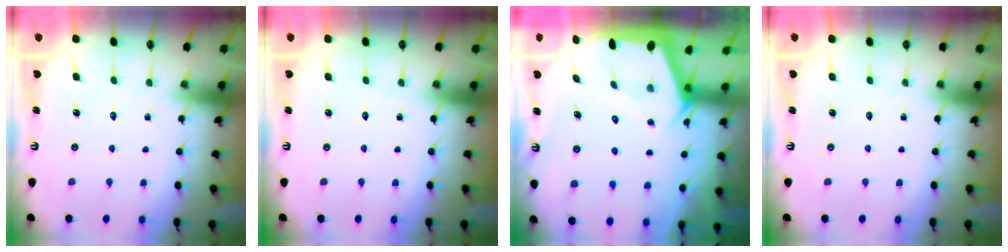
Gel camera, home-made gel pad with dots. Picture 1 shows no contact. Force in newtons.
{"total": 0.0}
{"total": 1.9, "press": 1.8, "slide": 0.3}
{"total": 0.0}